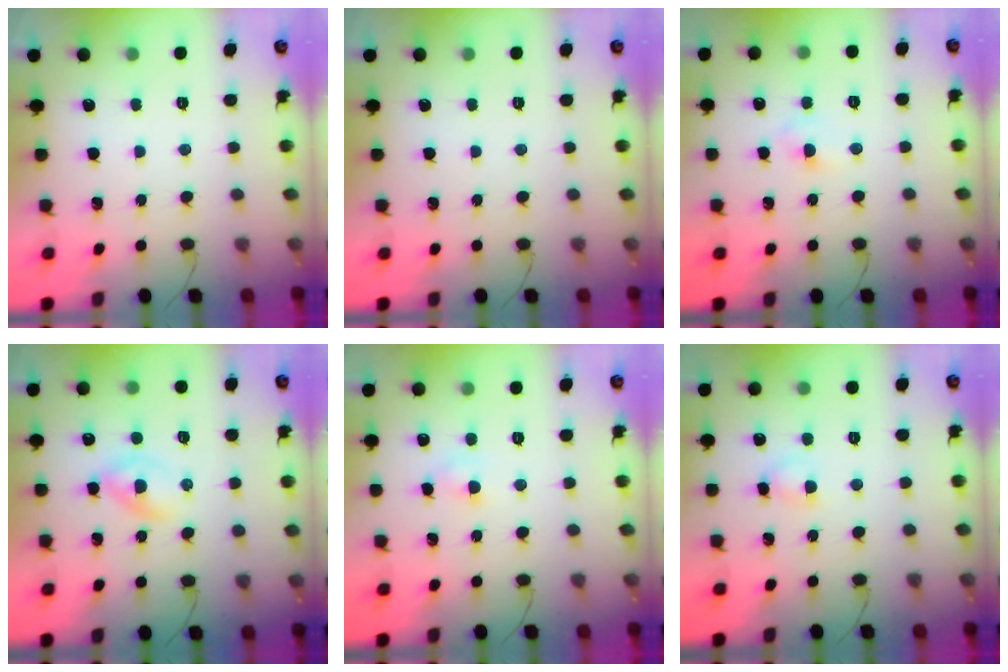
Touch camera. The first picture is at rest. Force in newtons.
{"total": 0.0}
{"total": 3.9, "press": 3.8, "slide": 1.2}
{"total": 2.5, "press": 2.2, "slide": 1.2}
{"total": 3.0, "press": 2.8, "slide": 1.0}
{"total": 3.4, "press": 3.2, "slide": 1.2}